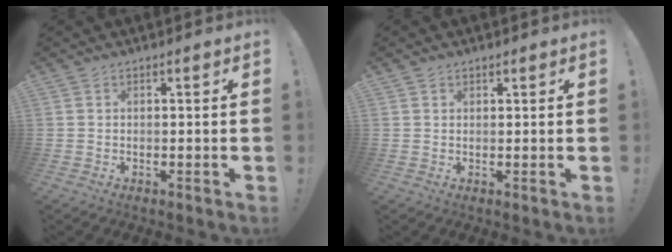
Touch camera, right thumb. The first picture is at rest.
{"total": 0.9, "force": [0.8, 0.5, 0.1], "torque": [0.006, -0.003, 0.014]}